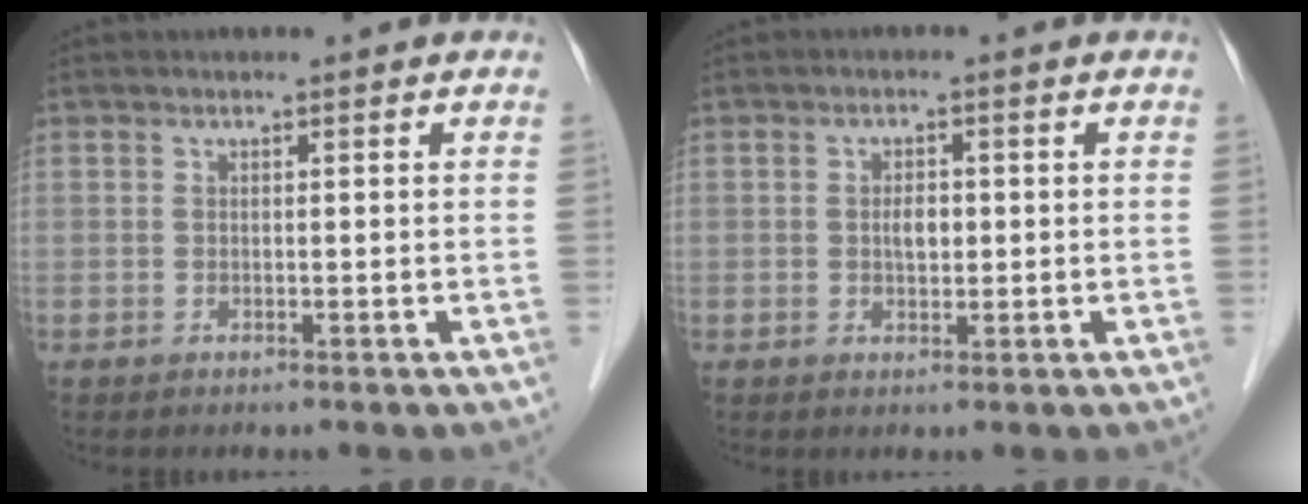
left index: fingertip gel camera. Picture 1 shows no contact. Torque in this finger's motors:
{"motor_torque": [0.44, 0.30, 0.01, 0.03]}